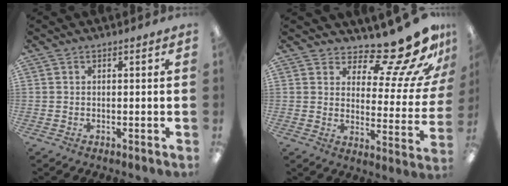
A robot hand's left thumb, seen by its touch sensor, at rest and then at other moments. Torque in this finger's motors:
{"motor_torque": [0.18, 0.23, -0.12, -0.19, 0.01]}